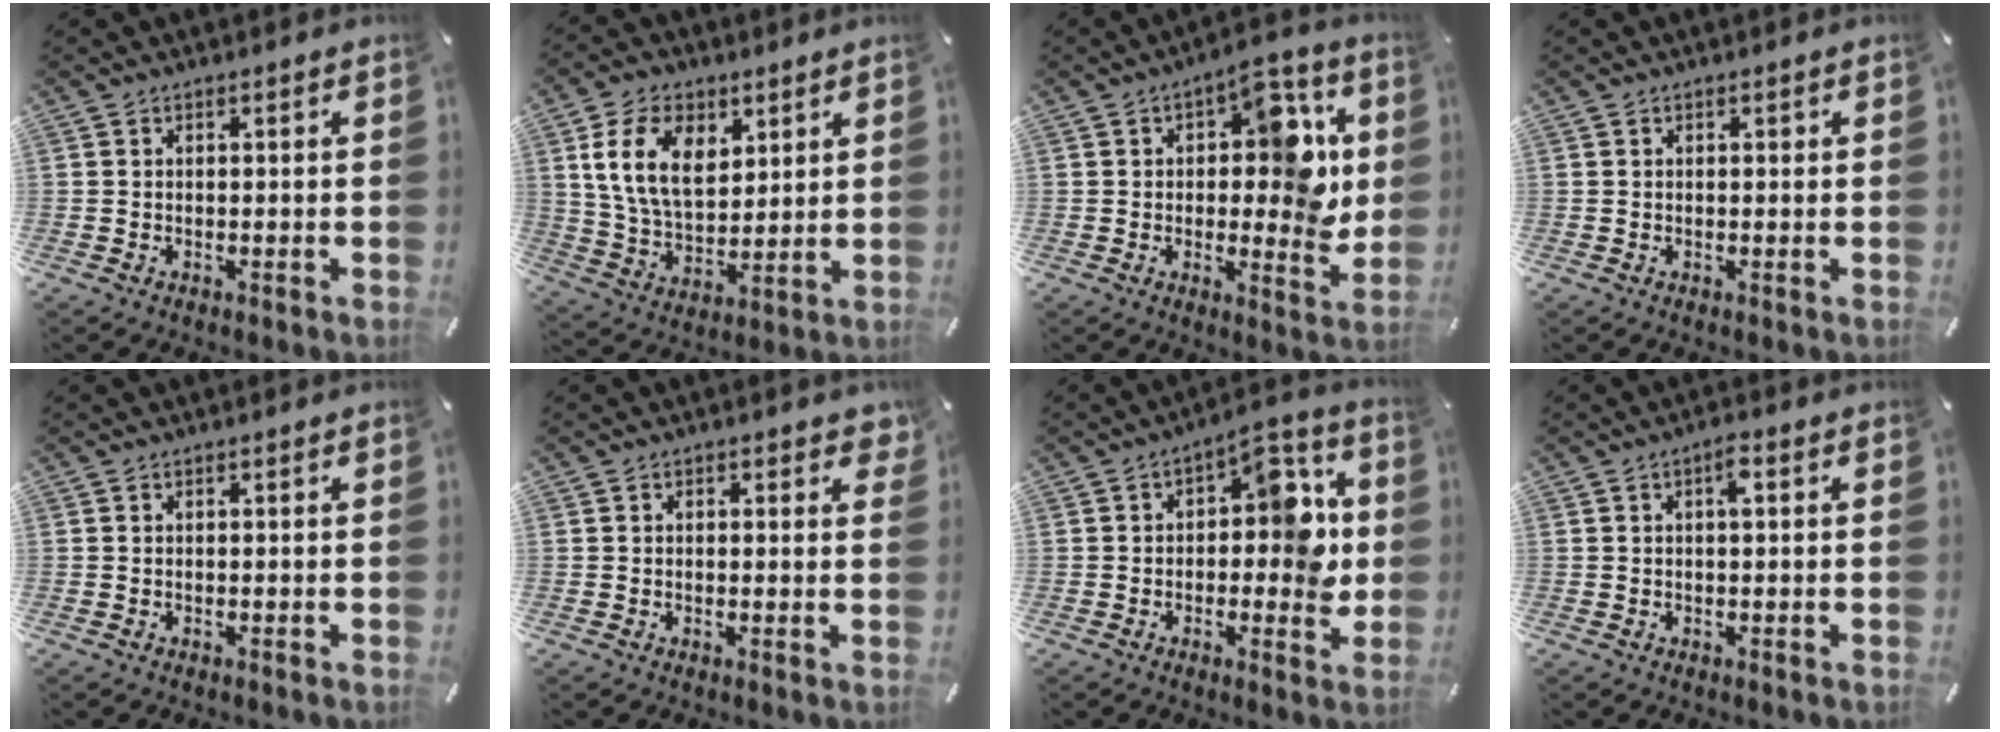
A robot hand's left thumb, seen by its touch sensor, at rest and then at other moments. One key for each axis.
{"total": 13.5, "fx": 5.6, "fy": 9.0, "fz": 8.4, "tx": -0.181, "ty": -0.006, "tz": 0.101}
{"total": 12.5, "fx": 2.9, "fy": 6.5, "fz": 10.2, "tx": -0.112, "ty": -0.023, "tz": 0.043}
{"total": 0.6, "fx": 0.0, "fy": 0.6, "fz": 0.1, "tx": -0.005, "ty": 0.004, "tz": 0.000}
{"total": 0.0}
{"total": 1.4, "fx": 0.6, "fy": 1.0, "fz": 0.8, "tx": -0.006, "ty": 0.000, "tz": 0.006}
{"total": 10.8, "fx": 0.9, "fy": 6.2, "fz": 8.8, "tx": -0.099, "ty": -0.015, "tz": 0.009}
{"total": 2.8, "fx": 0.7, "fy": 1.0, "fz": 2.6, "tx": -0.037, "ty": 0.003, "tz": 0.005}